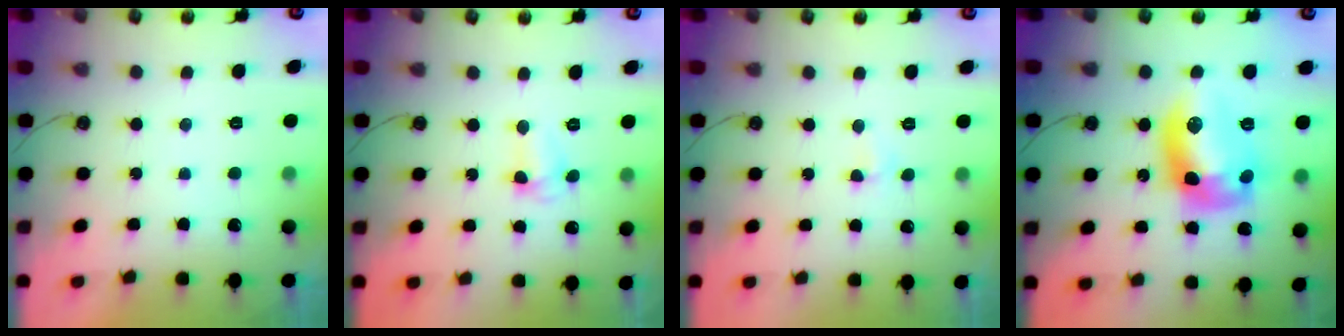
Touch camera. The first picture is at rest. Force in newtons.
{"total": 2.9, "press": 2.9, "slide": 0.3}
{"total": 3.0, "press": 2.9, "slide": 0.5}
{"total": 13.6, "press": 13.6, "slide": 0.9}